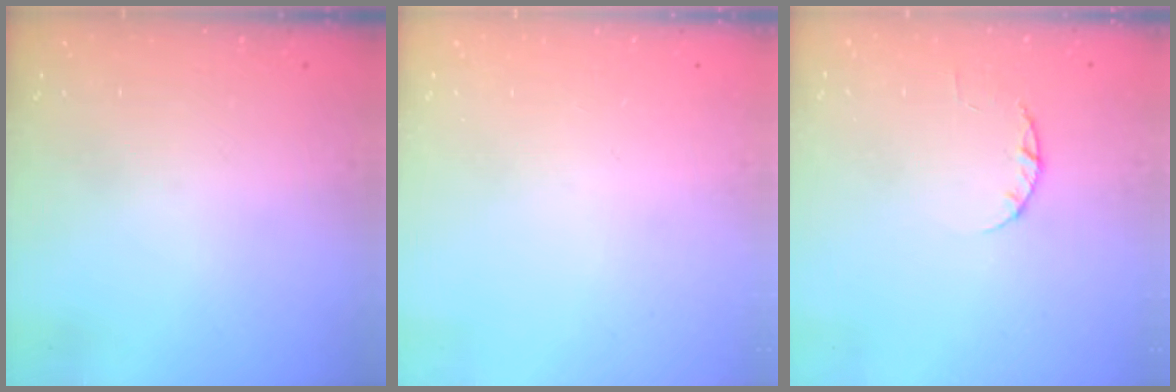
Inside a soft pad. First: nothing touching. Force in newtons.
{"total": 0.0}
{"total": 2.4, "press": 2.3, "slide": 0.4}